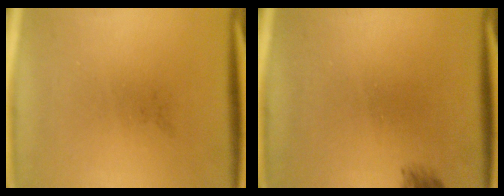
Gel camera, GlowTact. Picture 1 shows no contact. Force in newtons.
{"total": 1.2}